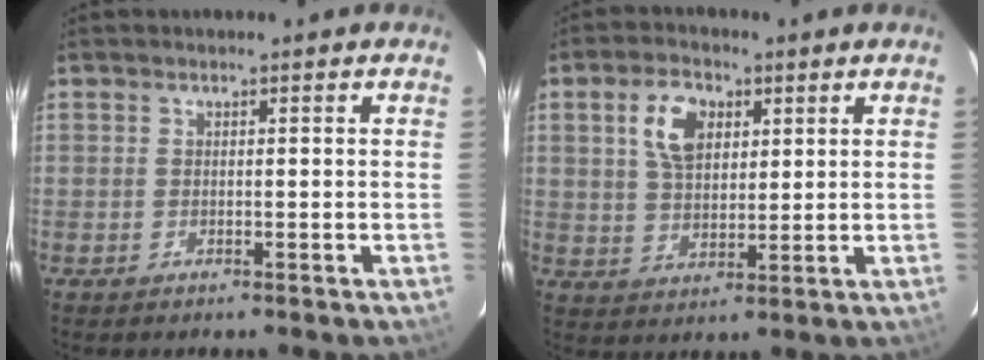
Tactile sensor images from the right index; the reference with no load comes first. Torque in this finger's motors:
{"motor_torque": [0.25, 0.06, 0.20, 0.06]}